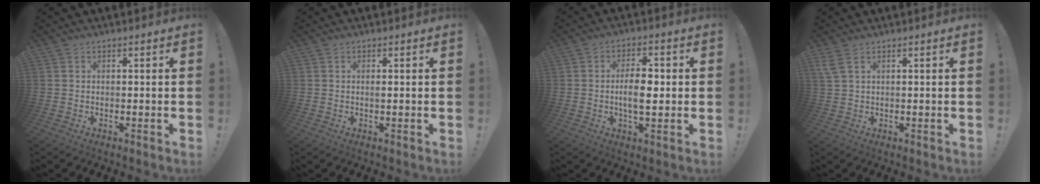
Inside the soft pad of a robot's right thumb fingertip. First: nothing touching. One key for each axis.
{"total": 0.5, "fx": 0.0, "fy": 0.0, "fz": 0.5, "tx": -0.004, "ty": -0.003, "tz": -0.002}
{"total": 8.0, "fx": -0.6, "fy": 3.7, "fz": 7.1, "tx": -0.117, "ty": 0.002, "tz": -0.018}
{"total": 3.2, "fx": 1.6, "fy": 1.1, "fz": 2.6, "tx": -0.054, "ty": 0.001, "tz": 0.032}